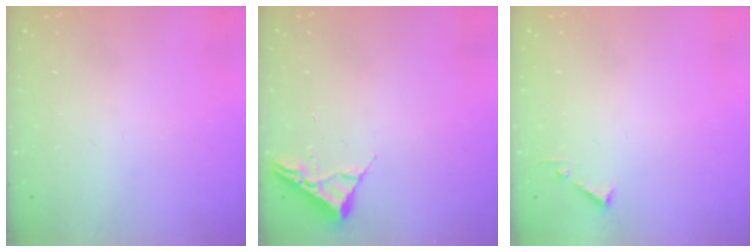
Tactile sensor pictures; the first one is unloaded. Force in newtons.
{"total": 2.6, "press": 2.6, "slide": 0.3}
{"total": 3.6, "press": 3.6, "slide": 0.4}